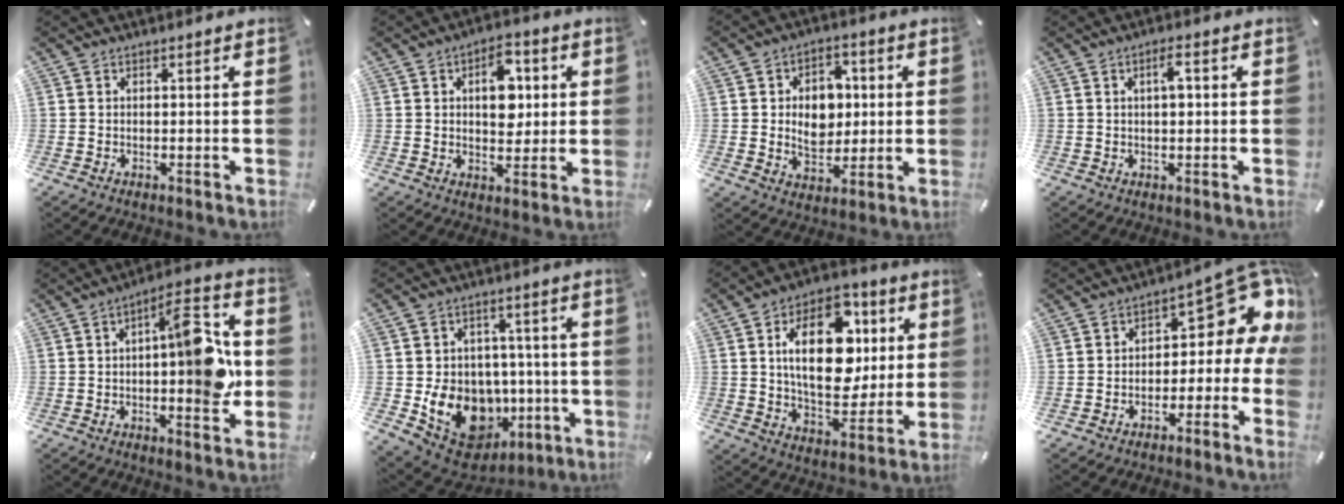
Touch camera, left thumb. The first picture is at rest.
{"total": 10.0, "force": [2.0, 6.8, 7.0], "torque": [-0.079, -0.006, 0.027]}
{"total": 10.1, "force": [0.4, 8.2, 6.0], "torque": [-0.090, 0.008, 0.006]}
{"total": 3.5, "force": [0.8, 1.4, 3.1], "torque": [-0.047, 0.001, 0.007]}
{"total": 15.8, "force": [0.2, 6.2, 14.6], "torque": [-0.177, -0.005, 0.002]}
{"total": 15.3, "force": [-3.9, 13.1, 6.9], "torque": [-0.106, 0.009, -0.048]}
{"total": 20.5, "force": [4.8, 12.9, 15.2], "torque": [-0.251, 0.000, 0.080]}
{"total": 11.9, "force": [5.1, 6.4, 8.7], "torque": [-0.095, -0.050, 0.079]}